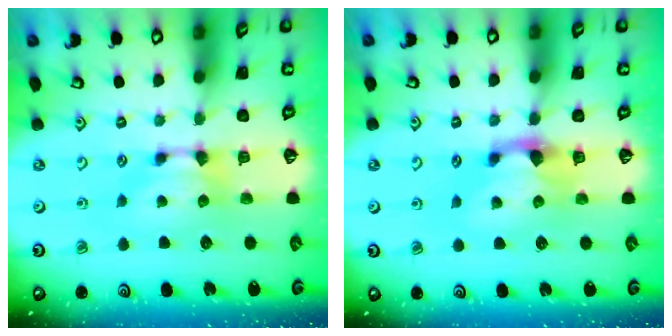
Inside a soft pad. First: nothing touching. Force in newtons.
{"total": 1.6, "press": 1.2, "slide": 1.1}